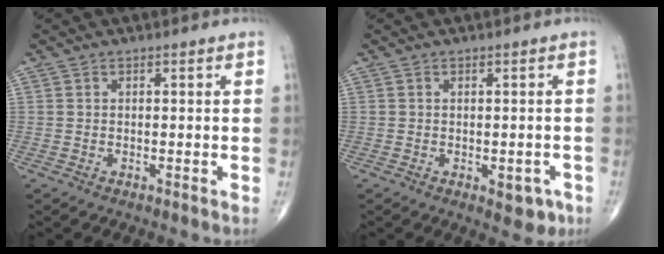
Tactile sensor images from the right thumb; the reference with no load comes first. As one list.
[{"total": 3.9, "force": [-1.5, 2.2, 2.9], "torque": [-0.013, 0.000, -0.014]}]